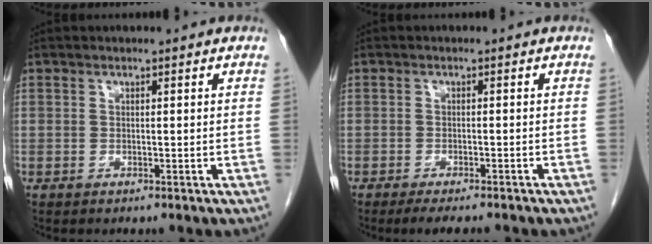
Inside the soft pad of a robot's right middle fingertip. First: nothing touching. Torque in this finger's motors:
{"motor_torque": [0.51, -0.39, 0.06, 0.04]}